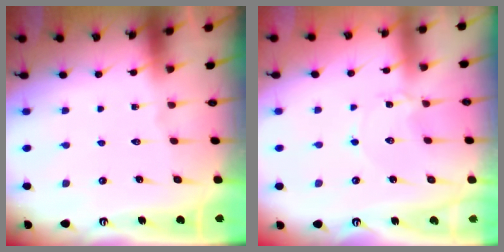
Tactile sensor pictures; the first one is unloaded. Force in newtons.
{"total": 1.4, "press": 1.4, "slide": 0.1}